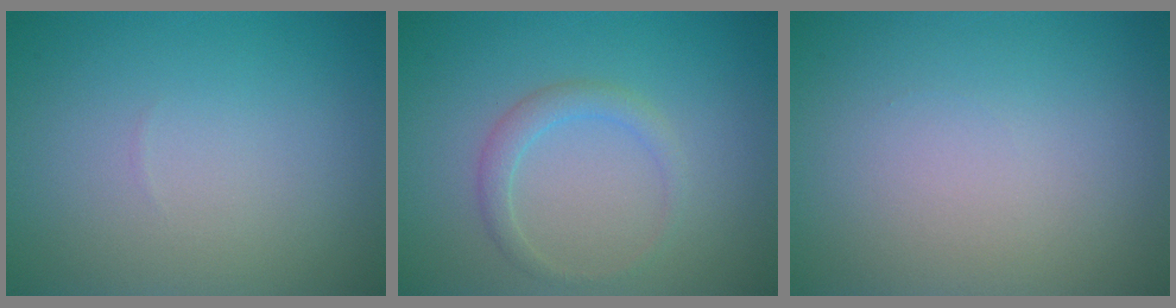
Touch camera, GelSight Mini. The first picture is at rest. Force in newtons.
{"total": 1.7, "press": 1.7, "slide": 0.2}
{"total": 0.0}